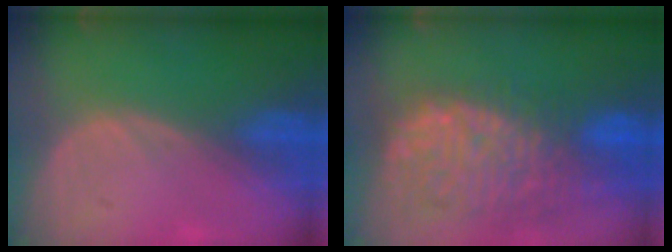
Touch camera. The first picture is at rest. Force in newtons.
{"total": 13.6, "press": 11.4, "slide": 7.4}